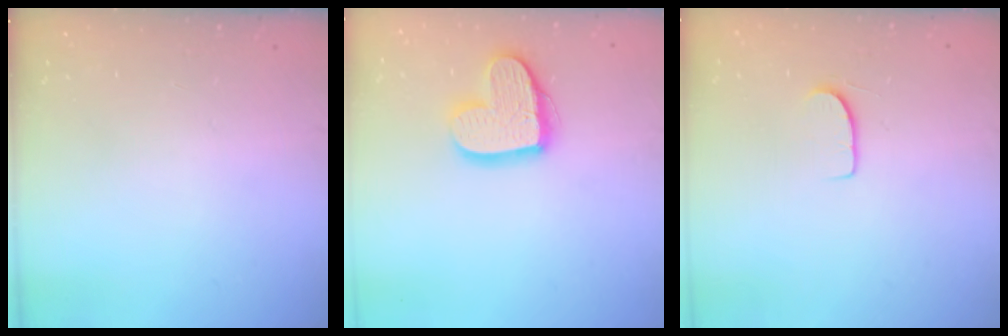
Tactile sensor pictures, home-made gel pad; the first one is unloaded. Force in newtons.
{"total": 14.1, "press": 14.0, "slide": 1.0}
{"total": 6.1, "press": 6.1, "slide": 0.5}